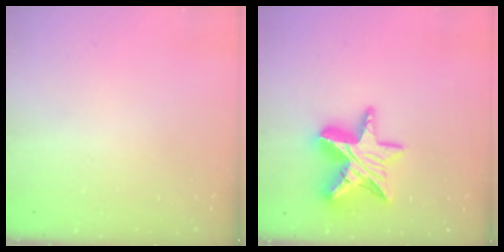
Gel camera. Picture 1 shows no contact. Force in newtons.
{"total": 15.9, "press": 15.9, "slide": 1.2}